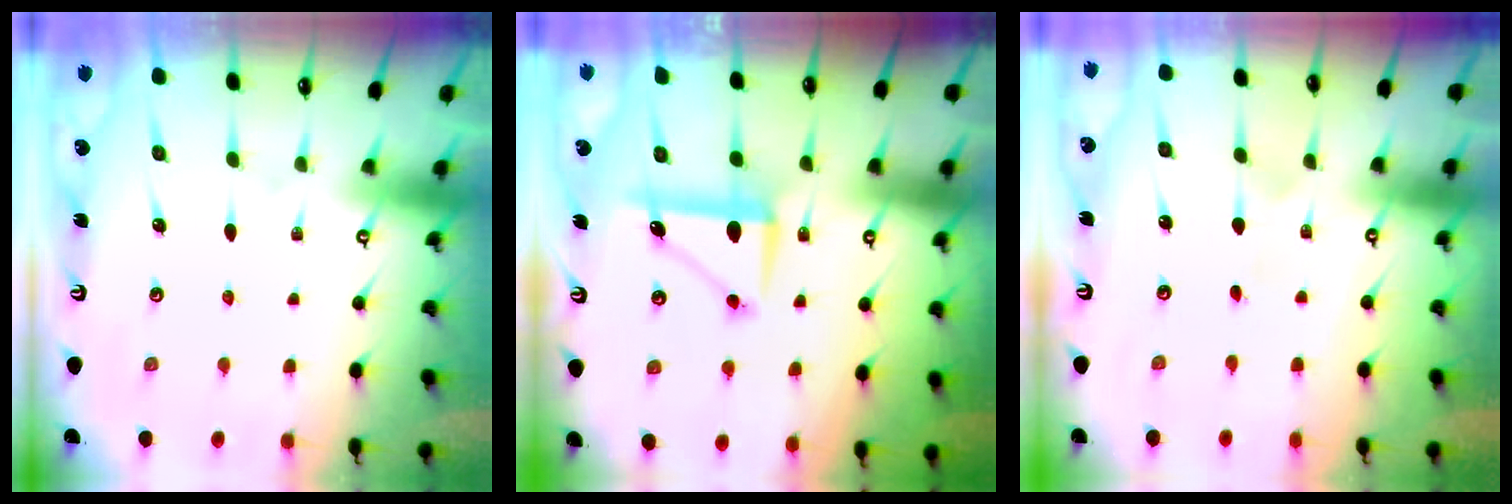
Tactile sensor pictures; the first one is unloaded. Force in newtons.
{"total": 8.3, "press": 8.3, "slide": 0.2}
{"total": 0.0}